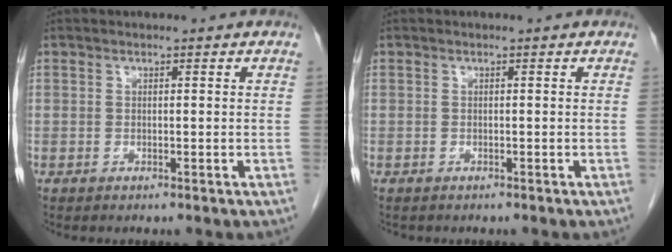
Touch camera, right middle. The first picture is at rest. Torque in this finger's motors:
{"motor_torque": [0.00, 0.01, 0.00, 0.00]}